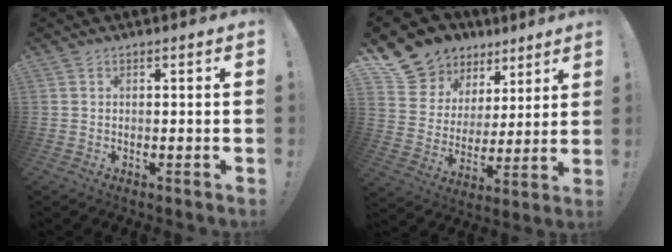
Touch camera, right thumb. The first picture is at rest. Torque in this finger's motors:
{"motor_torque": [0.54, 0.55, 0.48, 0.48, 0.14]}